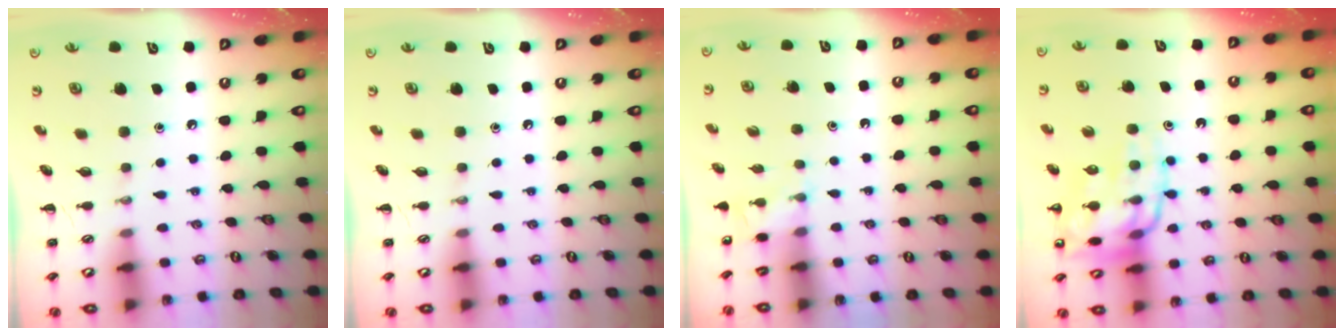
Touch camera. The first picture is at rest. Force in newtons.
{"total": 0.0}
{"total": 2.2, "press": 2.2, "slide": 0.6}
{"total": 15.2, "press": 15.1, "slide": 1.8}